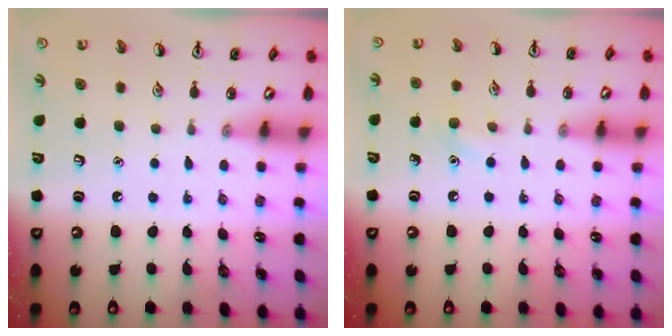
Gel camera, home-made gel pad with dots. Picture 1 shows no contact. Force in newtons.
{"total": 5.3, "press": 5.1, "slide": 1.4}